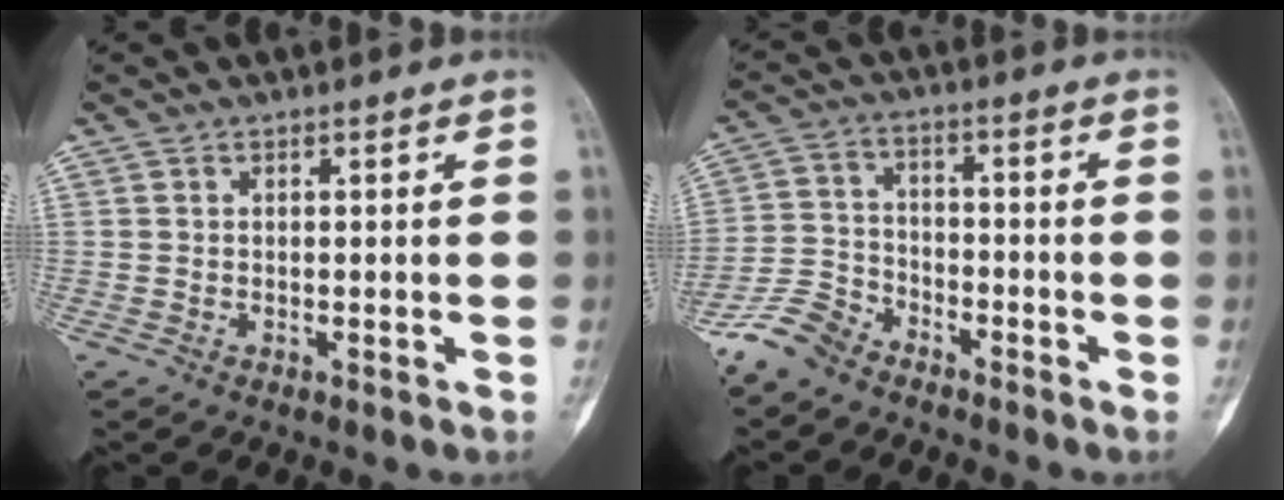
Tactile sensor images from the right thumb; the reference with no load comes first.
{"total": 7.1, "force": [-6.0, 3.3, 2.0], "torque": [-0.042, 0.024, -0.132]}